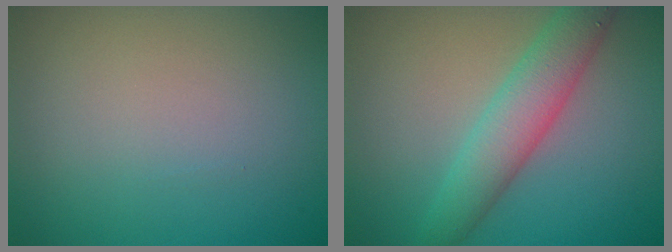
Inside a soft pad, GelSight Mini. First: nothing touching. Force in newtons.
{"total": 4.8, "press": 4.8, "slide": 0.3}